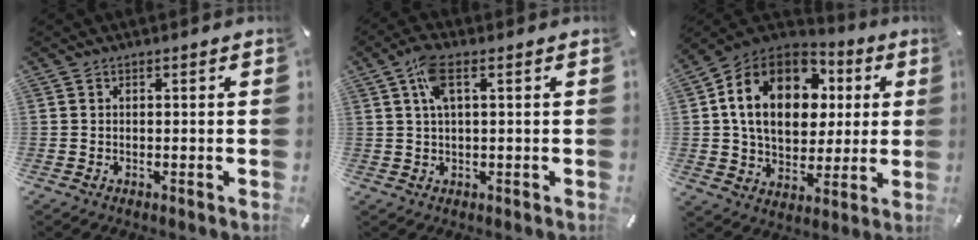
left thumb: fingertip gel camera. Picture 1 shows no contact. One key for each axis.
{"total": 6.0, "fx": 1.9, "fy": 2.1, "fz": 5.3, "tx": -0.112, "ty": 0.007, "tz": 0.032}
{"total": 18.8, "fx": 4.9, "fy": 14.0, "fz": 11.5, "tx": -0.221, "ty": -0.001, "tz": 0.091}